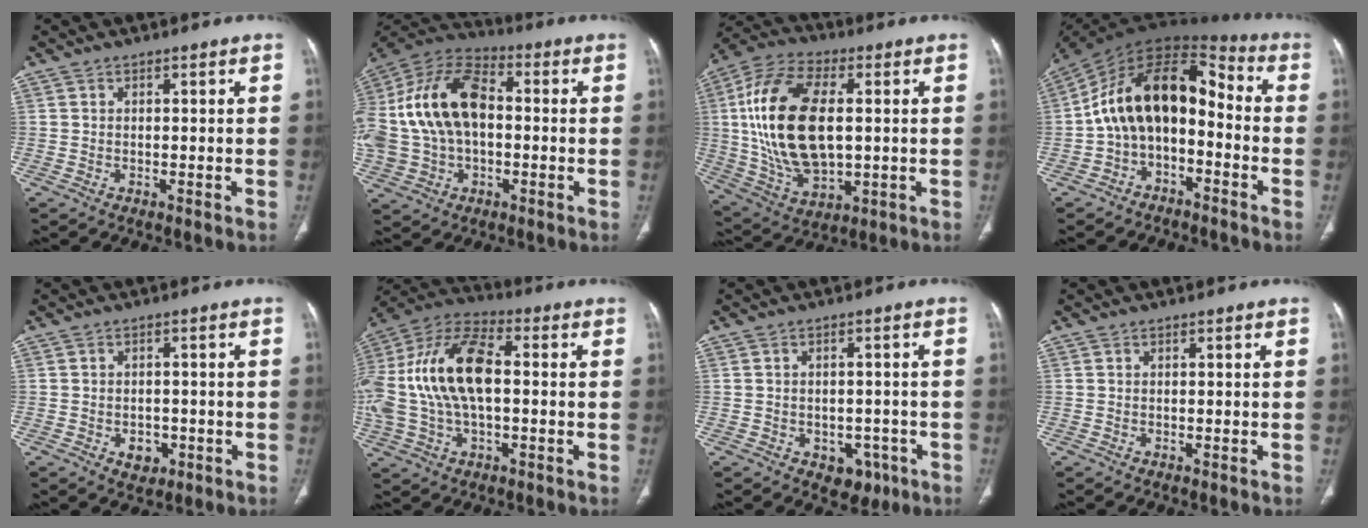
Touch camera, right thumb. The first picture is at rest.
{"total": 22.7, "force": [1.0, 14.7, 17.2], "torque": [-0.367, 0.027, 0.017]}
{"total": 22.3, "force": [2.0, 12.1, 18.7], "torque": [-0.369, -0.001, 0.044]}
{"total": 16.0, "force": [-2.5, 9.9, 12.3], "torque": [-0.186, 0.088, -0.053]}
{"total": 3.6, "force": [-1.3, 2.7, 2.0], "torque": [-0.013, 0.006, -0.010]}
{"total": 21.7, "force": [0.6, 11.5, 18.4], "torque": [-0.397, 0.028, 0.006]}
{"total": 5.3, "force": [-2.3, 3.9, 2.8], "torque": [-0.012, 0.015, -0.021]}
{"total": 0.0}